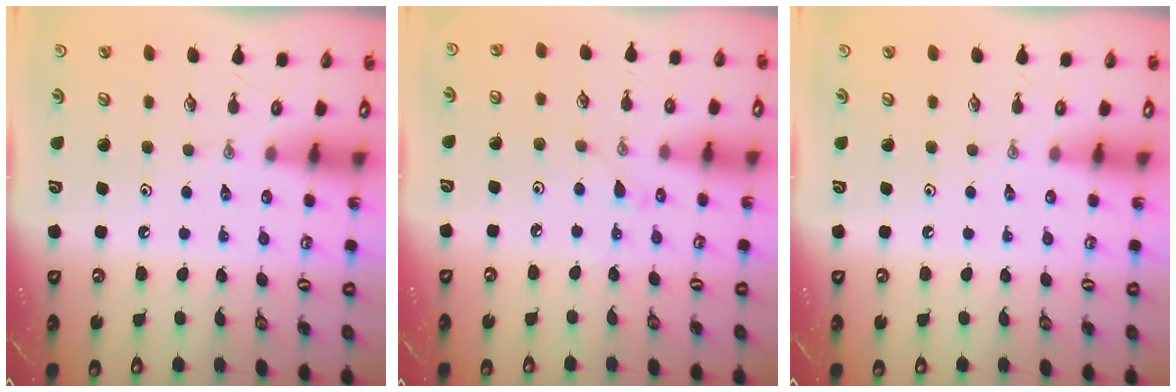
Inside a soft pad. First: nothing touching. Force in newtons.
{"total": 4.1, "press": 4.1, "slide": 0.4}
{"total": 0.0}